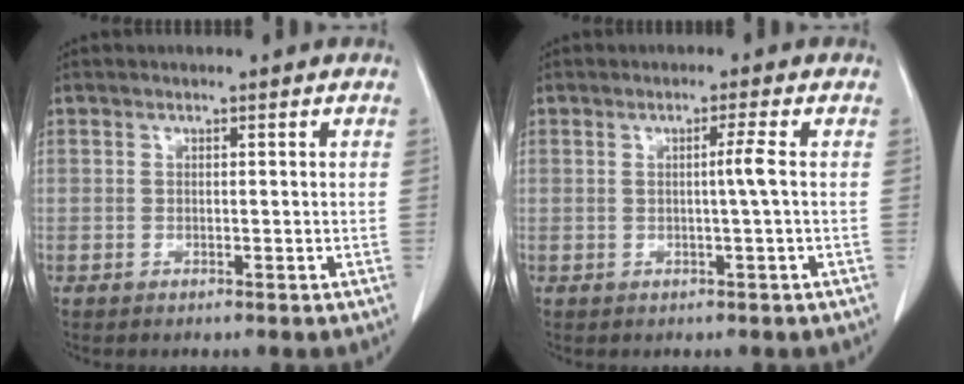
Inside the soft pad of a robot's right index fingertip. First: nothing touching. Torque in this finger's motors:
{"motor_torque": [0.15, 0.01, 0.03, 0.02]}